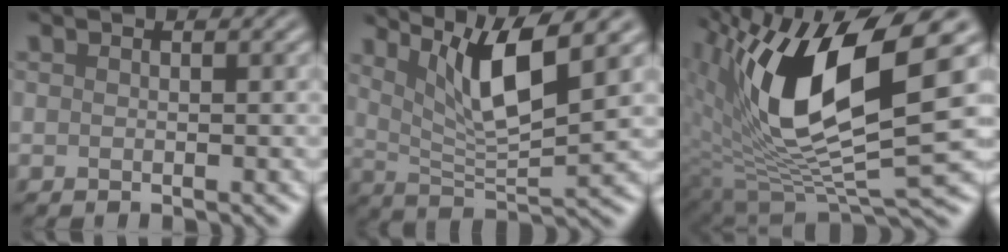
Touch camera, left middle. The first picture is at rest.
{"total": 7.3, "force": [3.6, 1.7, 6.1], "torque": [-0.105, -0.004, 0.067]}
{"total": 13.5, "force": [3.4, 4.7, 12.3], "torque": [-0.237, -0.009, 0.064]}